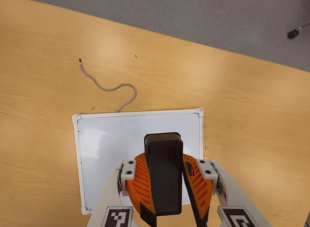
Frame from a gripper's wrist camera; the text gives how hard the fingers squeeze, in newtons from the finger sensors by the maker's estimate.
{"total": 10.2, "left": 10.0, "right": 10.4}